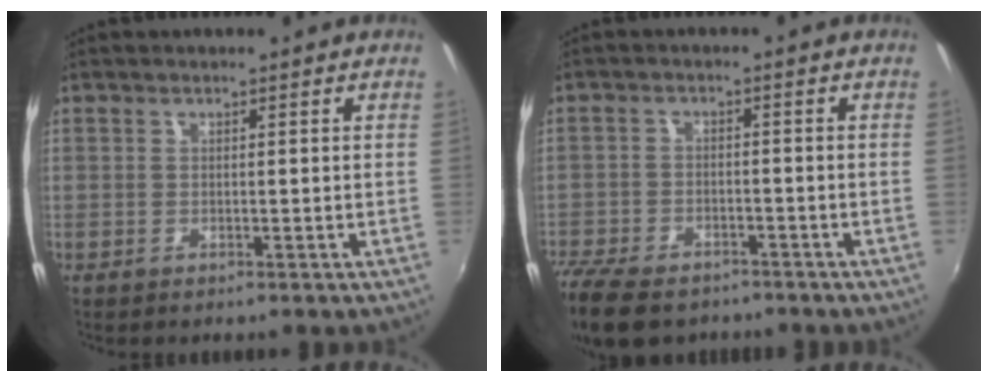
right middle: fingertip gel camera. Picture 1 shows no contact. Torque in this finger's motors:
{"motor_torque": [1.04, -1.09, 0.20, 0.15]}